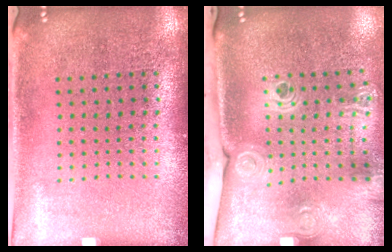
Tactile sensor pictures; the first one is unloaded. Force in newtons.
{"total": 2.3, "press": 1.6, "slide": 1.5}